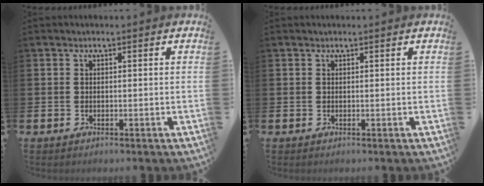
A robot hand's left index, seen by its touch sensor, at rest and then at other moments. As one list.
[{"total": 0.0}]